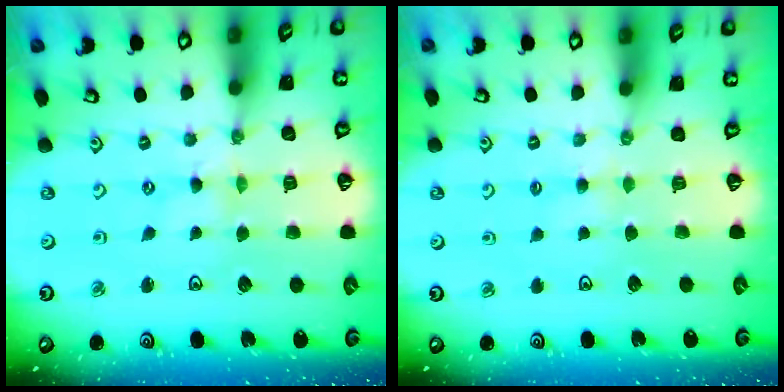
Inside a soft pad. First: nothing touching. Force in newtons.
{"total": 3.2, "press": 3.2, "slide": 0.5}